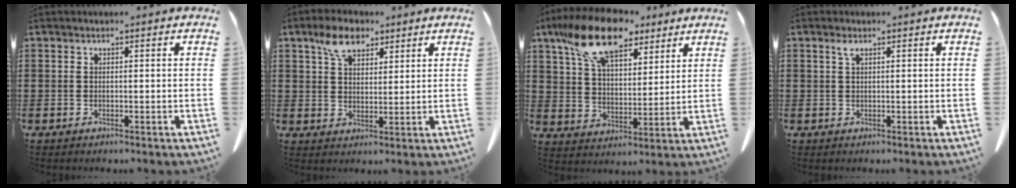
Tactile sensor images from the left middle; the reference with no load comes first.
{"total": 6.7, "force": [4.3, 3.8, 3.3], "torque": [-0.074, 0.010, 0.079]}
{"total": 13.7, "force": [9.4, 5.8, 8.2], "torque": [-0.177, -0.010, 0.175]}
{"total": 1.1, "force": [0.6, 0.3, 0.9], "torque": [-0.020, 0.002, 0.011]}